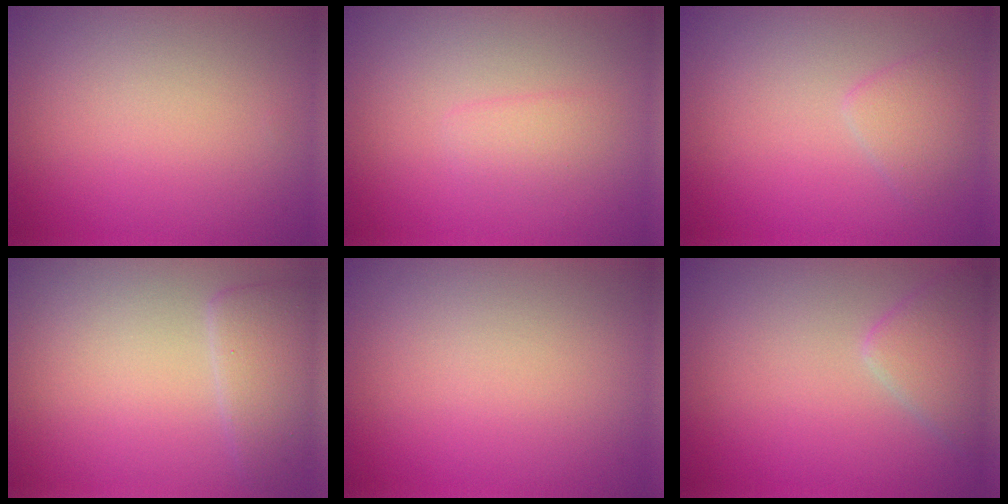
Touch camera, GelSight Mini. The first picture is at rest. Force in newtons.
{"total": 1.2, "press": 1.2, "slide": 0.0}
{"total": 1.8, "press": 1.8, "slide": 0.1}
{"total": 2.8, "press": 2.8, "slide": 0.2}
{"total": 0.0}
{"total": 2.8, "press": 2.8, "slide": 0.1}